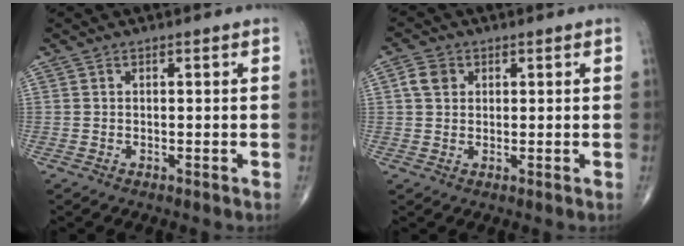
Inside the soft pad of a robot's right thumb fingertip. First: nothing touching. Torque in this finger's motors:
{"motor_torque": [-0.73, 0.73, 0.02, -0.02, 0.00]}